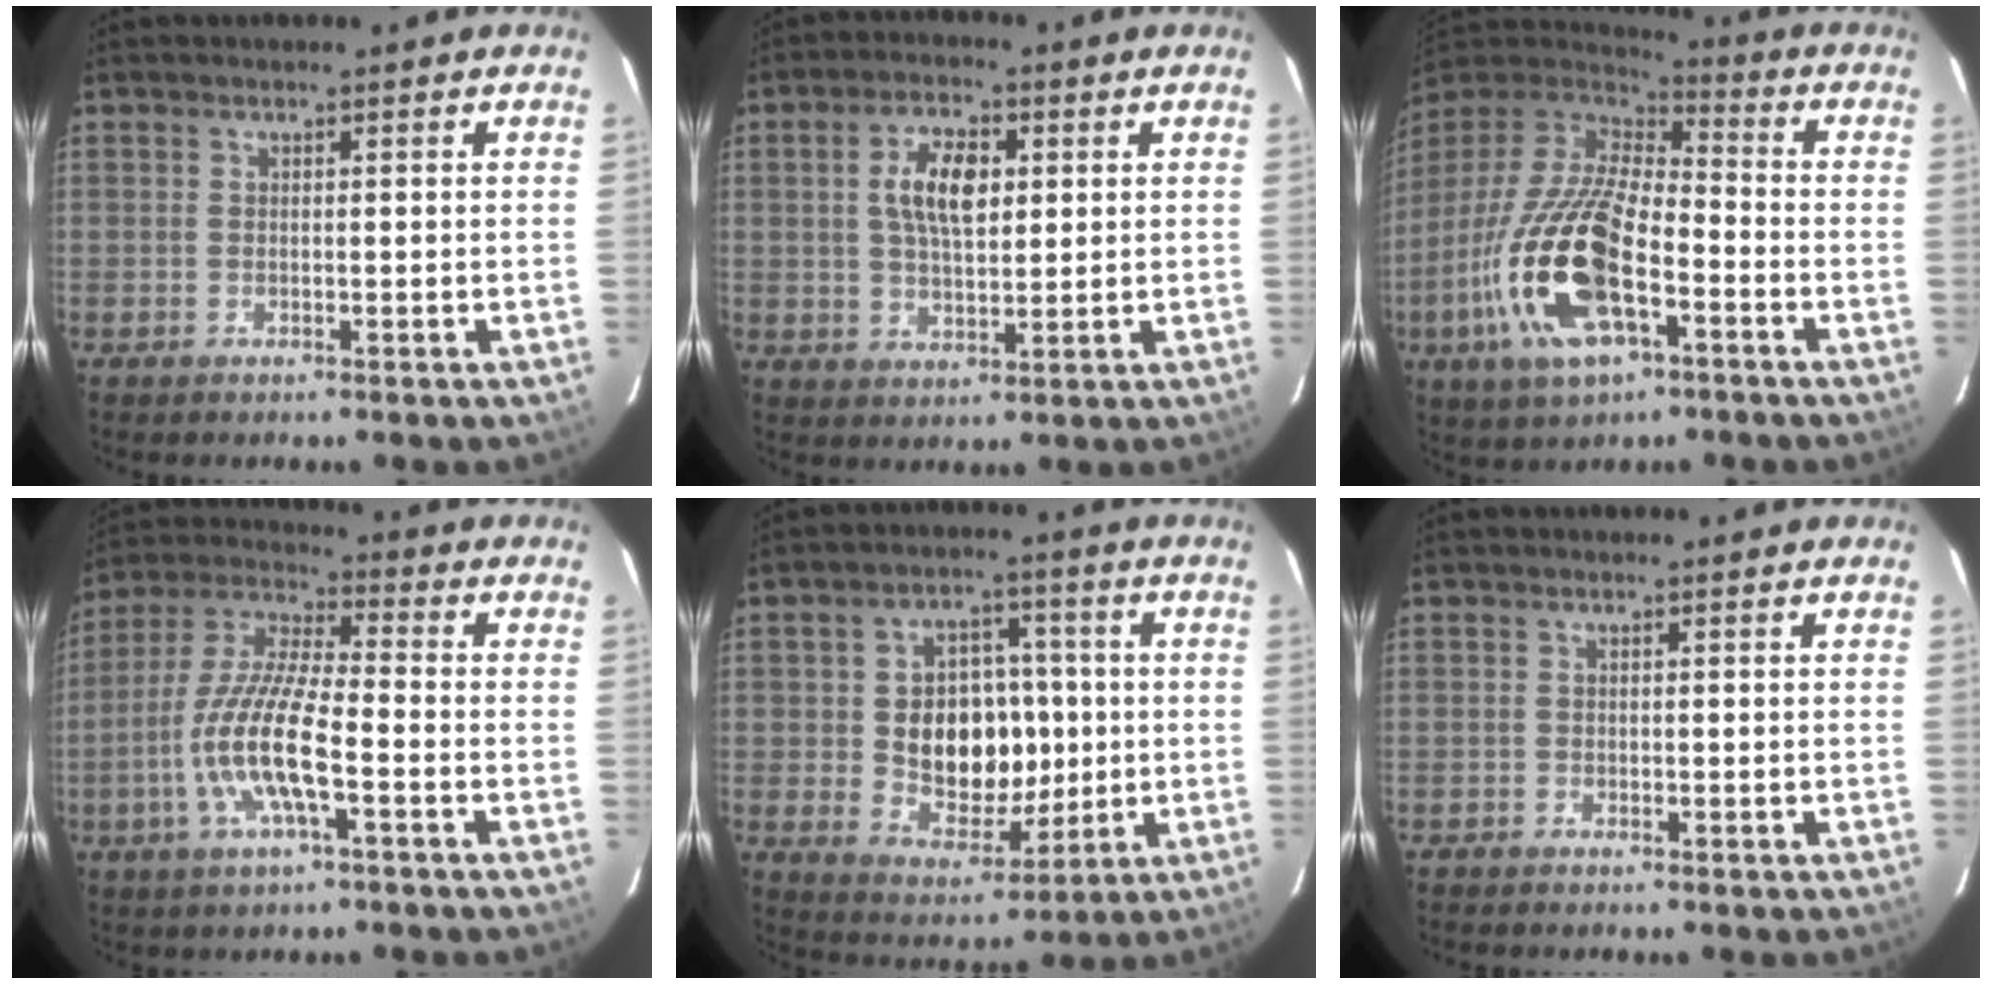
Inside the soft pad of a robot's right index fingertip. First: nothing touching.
{"total": 8.2, "force": [1.9, 4.0, 6.9], "torque": [-0.128, 0.011, 0.036]}
{"total": 22.4, "force": [-8.2, 9.2, 18.7], "torque": [-0.394, -0.035, -0.158]}
{"total": 13.6, "force": [-4.5, 2.8, 12.5], "torque": [-0.260, -0.004, -0.091]}
{"total": 12.9, "force": [-0.3, 9.6, 8.7], "torque": [-0.173, 0.010, 0.013]}
{"total": 0.6, "force": [-0.6, 0.2, 0.0], "torque": [-0.002, 0.003, -0.012]}